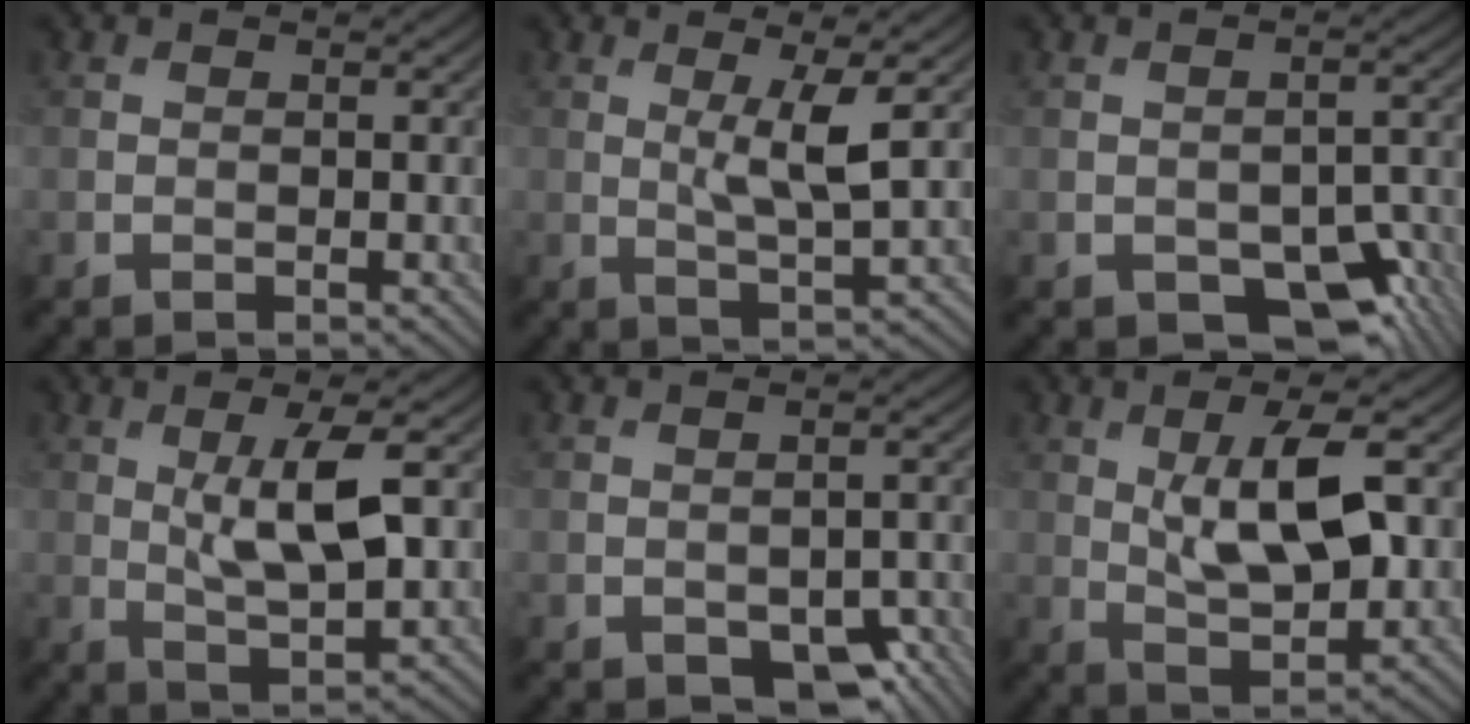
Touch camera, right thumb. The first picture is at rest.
{"total": 5.4, "force": [1.3, 0.7, 5.2], "torque": [-0.106, 0.001, 0.028]}
{"total": 8.6, "force": [-4.7, 4.6, 5.5], "torque": [-0.078, -0.012, -0.061]}
{"total": 7.9, "force": [1.5, 2.1, 7.4], "torque": [-0.137, 0.004, 0.028]}
{"total": 6.2, "force": [-3.6, 3.4, 3.8], "torque": [-0.049, -0.014, -0.039]}
{"total": 9.6, "force": [1.8, 3.5, 8.8], "torque": [-0.162, 0.005, 0.031]}